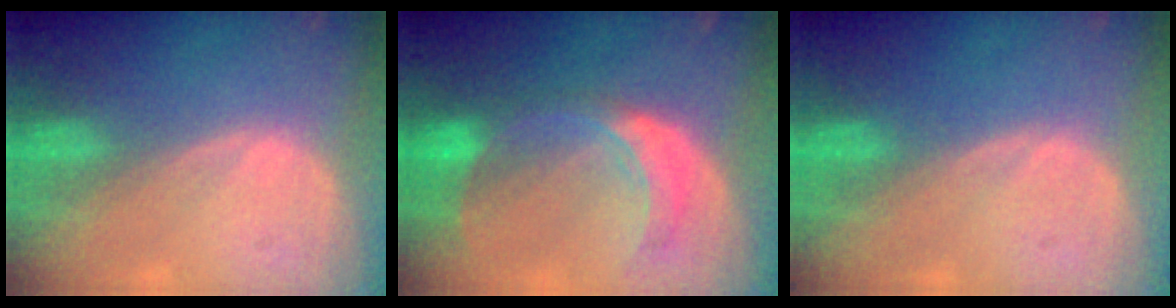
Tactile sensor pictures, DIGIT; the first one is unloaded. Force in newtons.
{"total": 7.8, "press": 6.9, "slide": 3.6}
{"total": 0.0}